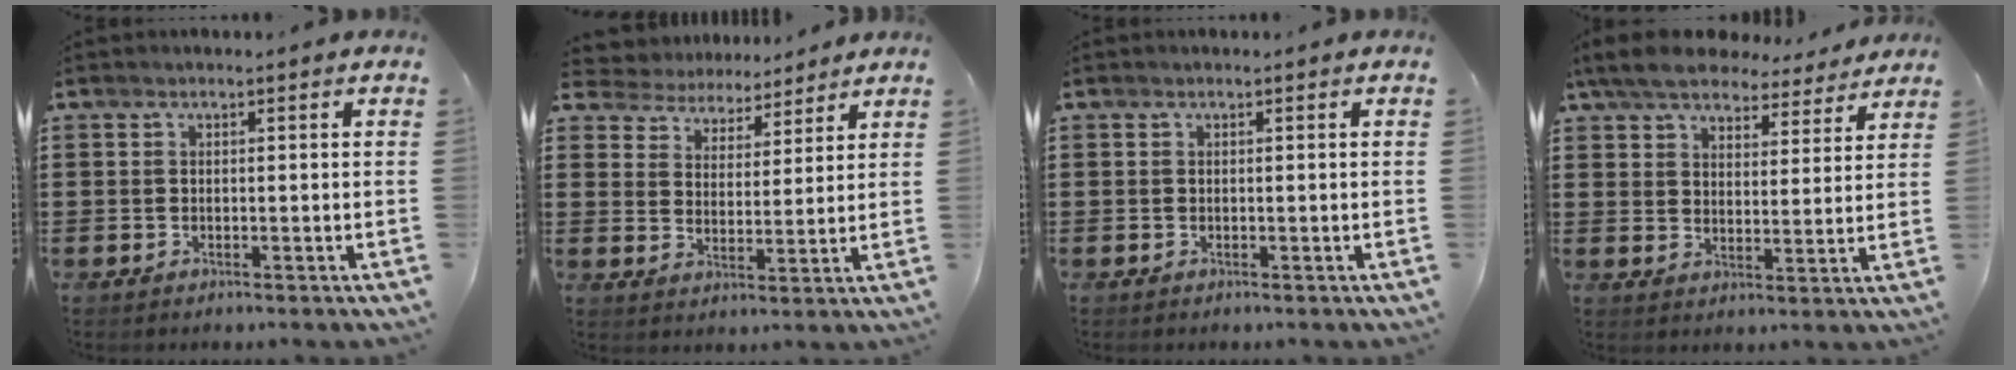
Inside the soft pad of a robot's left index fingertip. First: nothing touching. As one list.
[{"total": 4.9, "force": [4.7, 1.4, -0.3], "torque": [-0.027, -0.028, 0.082]}, {"total": 0.0}, {"total": 7.0, "force": [6.4, 1.7, 2.1], "torque": [-0.070, -0.026, 0.114]}]